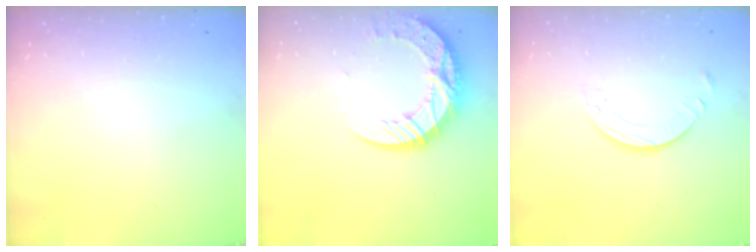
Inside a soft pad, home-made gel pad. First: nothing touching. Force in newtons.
{"total": 14.6, "press": 14.5, "slide": 1.1}
{"total": 4.3, "press": 4.3, "slide": 0.1}